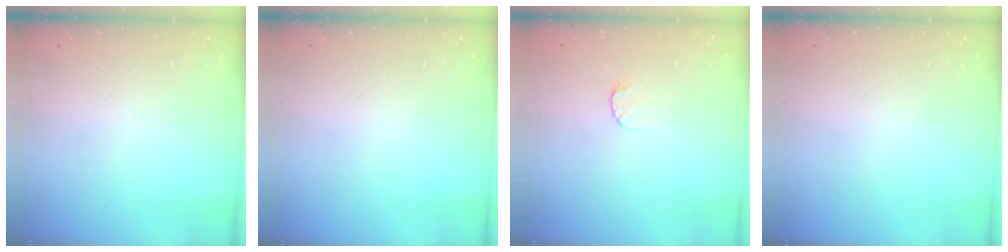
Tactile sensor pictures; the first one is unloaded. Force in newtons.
{"total": 0.0}
{"total": 5.0, "press": 5.0, "slide": 0.5}
{"total": 0.0}